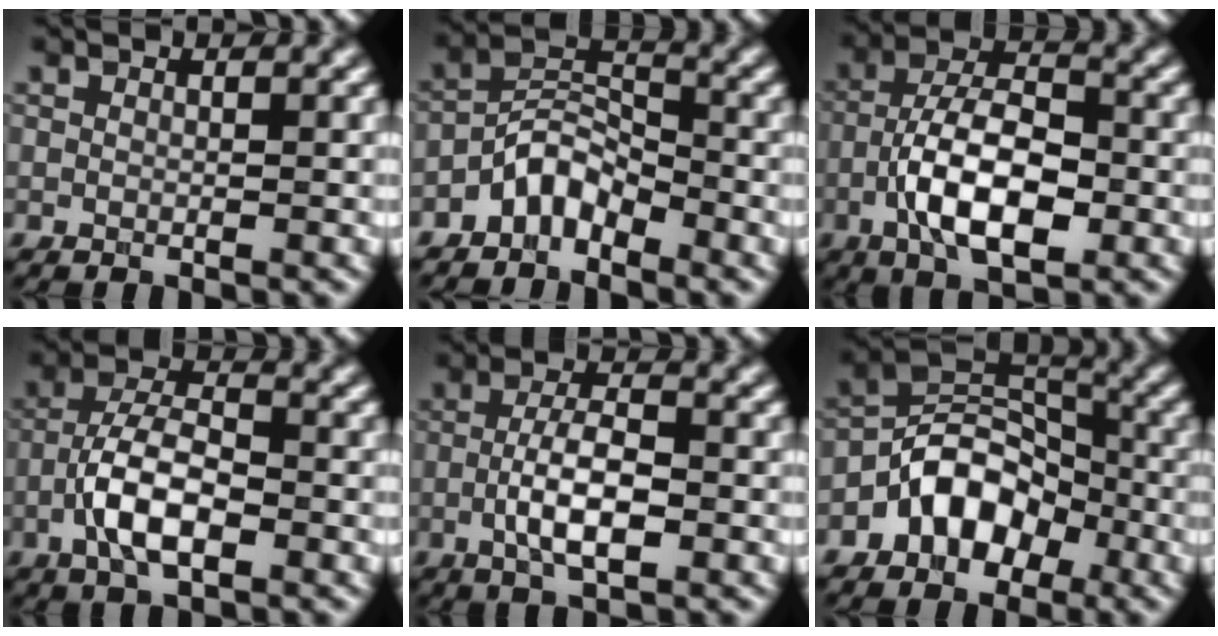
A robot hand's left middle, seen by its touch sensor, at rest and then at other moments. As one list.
[{"total": 3.9, "force": [-2.9, 1.7, 1.9], "torque": [-0.030, 0.017, -0.061]}, {"total": 8.1, "force": [-2.8, 3.5, 6.8], "torque": [-0.118, 0.010, -0.058]}, {"total": 5.7, "force": [-2.2, 2.4, 4.7], "torque": [-0.089, 0.007, -0.048]}, {"total": 4.8, "force": [-1.2, 1.6, 4.3], "torque": [-0.082, 0.002, -0.025]}, {"total": 6.5, "force": [-3.2, 4.3, 3.8], "torque": [-0.046, 0.011, -0.065]}]